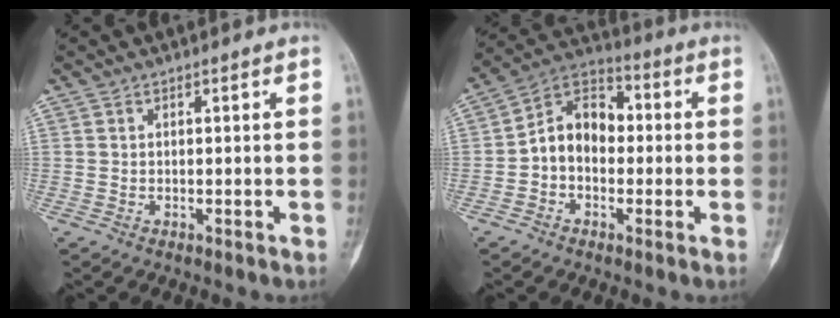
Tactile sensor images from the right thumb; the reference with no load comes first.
{"total": 10.4, "force": [-0.7, 7.7, 7.0], "torque": [-0.087, 0.038, -0.029]}